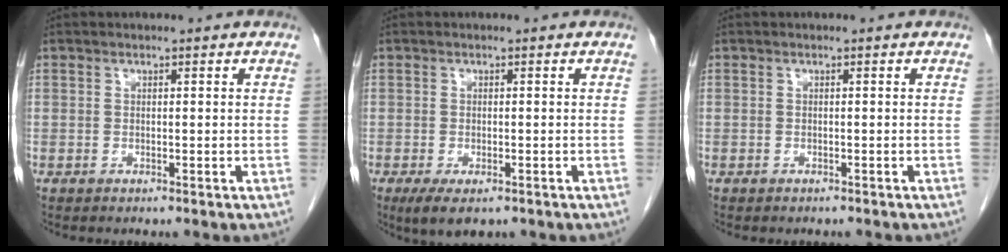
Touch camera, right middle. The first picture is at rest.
{"total": 4.4, "force": [-2.7, 1.7, 3.0], "torque": [-0.054, -0.010, -0.039]}
{"total": 1.3, "force": [-1.2, 0.5, 0.4], "torque": [-0.014, -0.002, -0.014]}